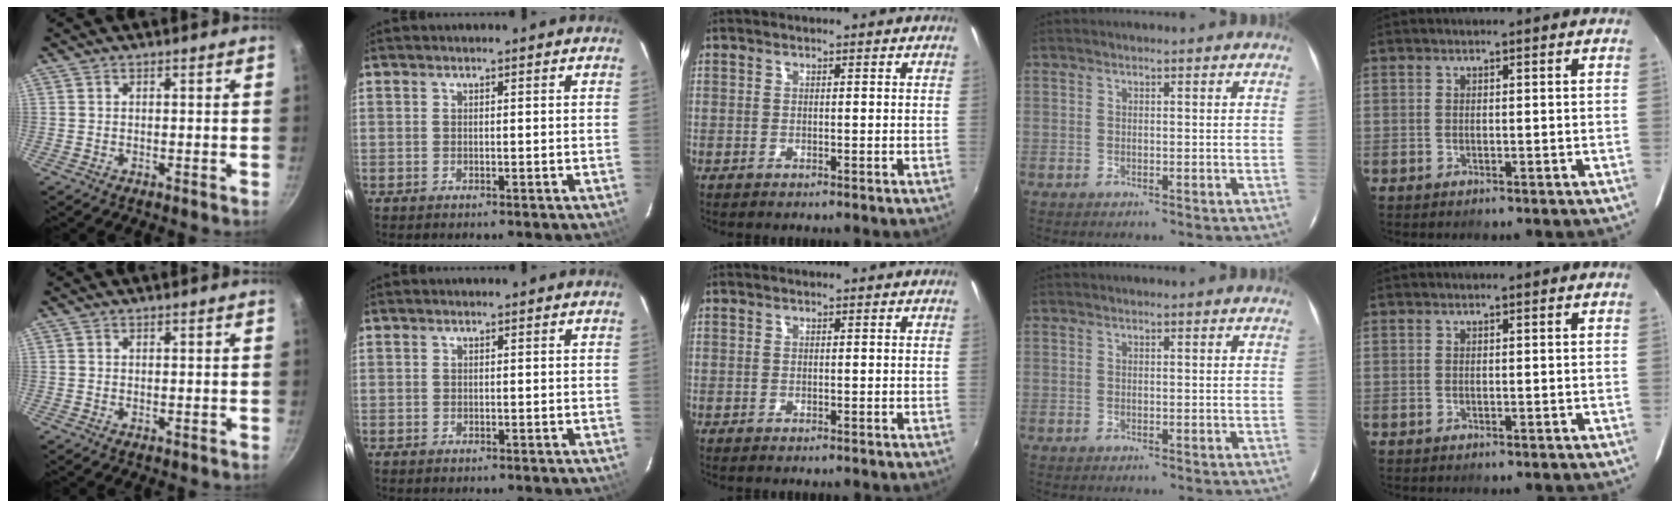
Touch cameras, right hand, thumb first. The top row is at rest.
{"index": {"total": 0.5, "force": [-0.1, 0.5, 0.0], "torque": [0.001, 0.001, 0.000]}}